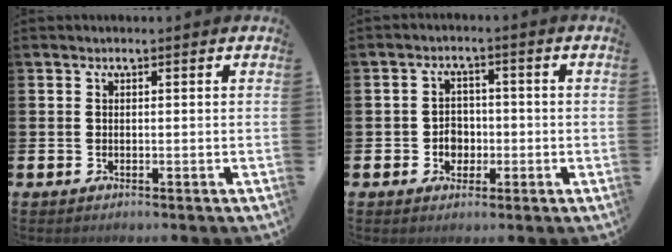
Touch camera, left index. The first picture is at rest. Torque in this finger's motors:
{"motor_torque": [0.80, 0.07, 0.37, 0.06]}